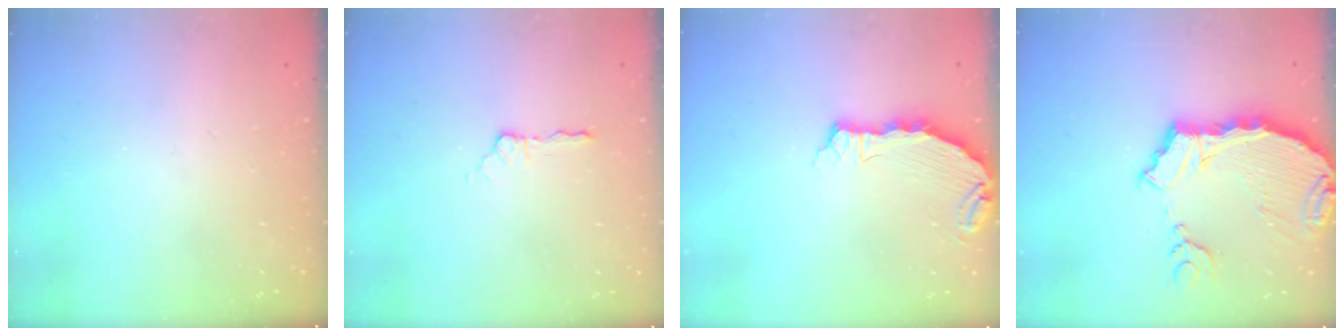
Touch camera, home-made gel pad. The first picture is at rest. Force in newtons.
{"total": 4.6, "press": 4.5, "slide": 0.8}
{"total": 7.4, "press": 5.7, "slide": 4.7}
{"total": 10.4, "press": 10.3, "slide": 1.1}